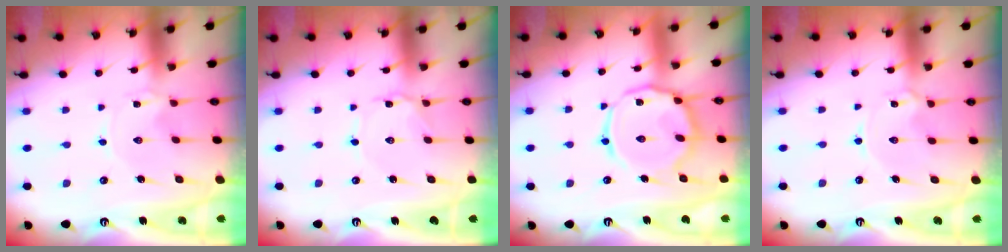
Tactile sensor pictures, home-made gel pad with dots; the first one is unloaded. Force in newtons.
{"total": 1.0, "press": 1.0, "slide": 0.1}
{"total": 15.2, "press": 15.2, "slide": 1.1}
{"total": 2.4, "press": 2.4, "slide": 0.1}